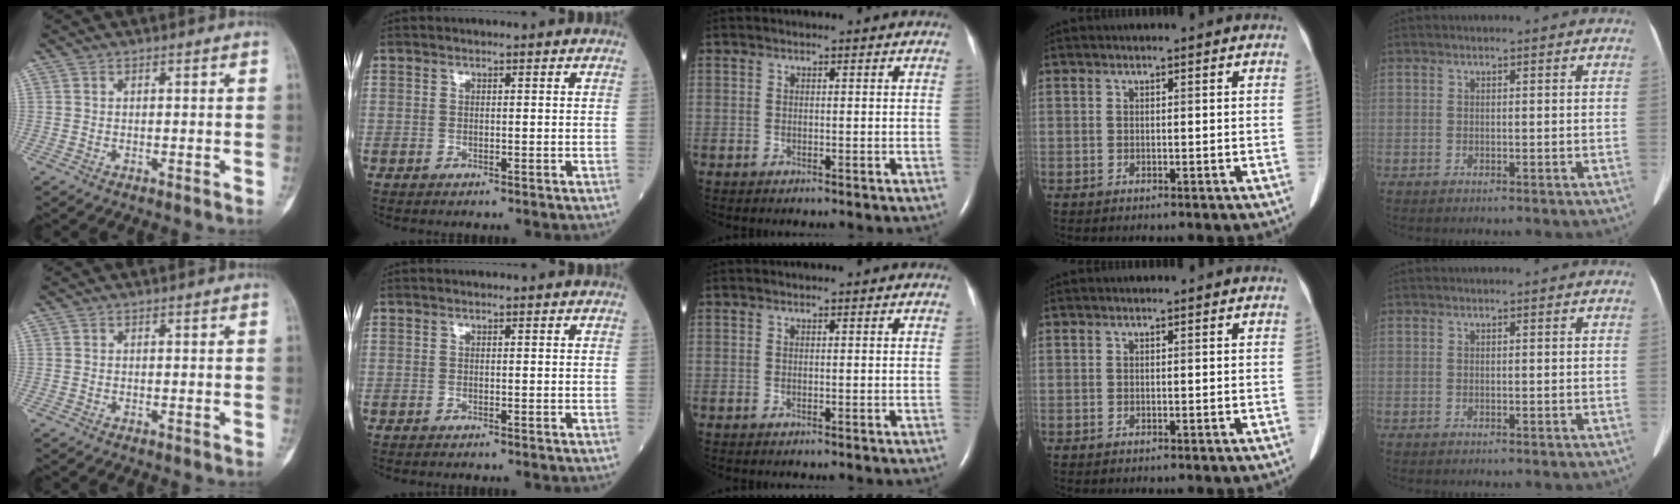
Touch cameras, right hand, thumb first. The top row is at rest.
{}